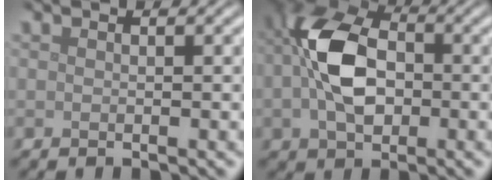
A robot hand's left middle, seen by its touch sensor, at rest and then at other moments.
{"total": 8.5, "force": [-0.3, 5.4, 6.6], "torque": [-0.140, 0.008, -0.017]}